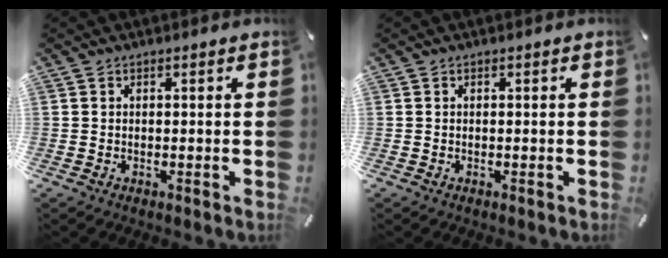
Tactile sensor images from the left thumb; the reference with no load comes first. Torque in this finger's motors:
{"motor_torque": [0.00, 0.00, -0.01, 0.02, -0.01]}